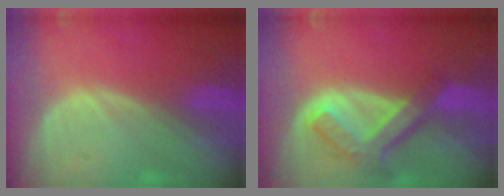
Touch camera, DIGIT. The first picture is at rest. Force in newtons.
{"total": 7.5, "press": 6.4, "slide": 3.8}